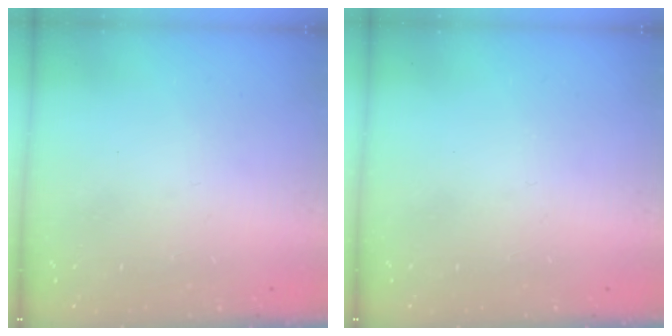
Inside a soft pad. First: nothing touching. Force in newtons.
{"total": 0.0}